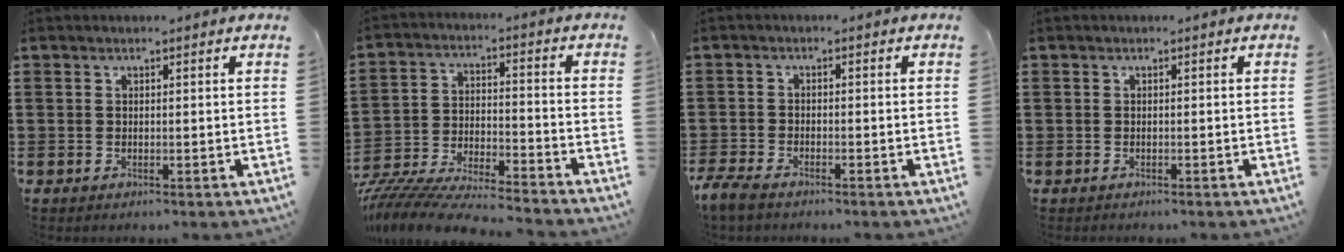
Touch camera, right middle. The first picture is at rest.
{"total": 8.4, "force": [-8.2, 0.3, 1.7], "torque": [-0.039, 0.003, -0.165]}
{"total": 2.6, "force": [-2.3, 0.6, 1.2], "torque": [-0.042, -0.002, -0.053]}
{"total": 0.5, "force": [-0.3, 0.4, -0.1], "torque": [0.003, 0.006, -0.008]}